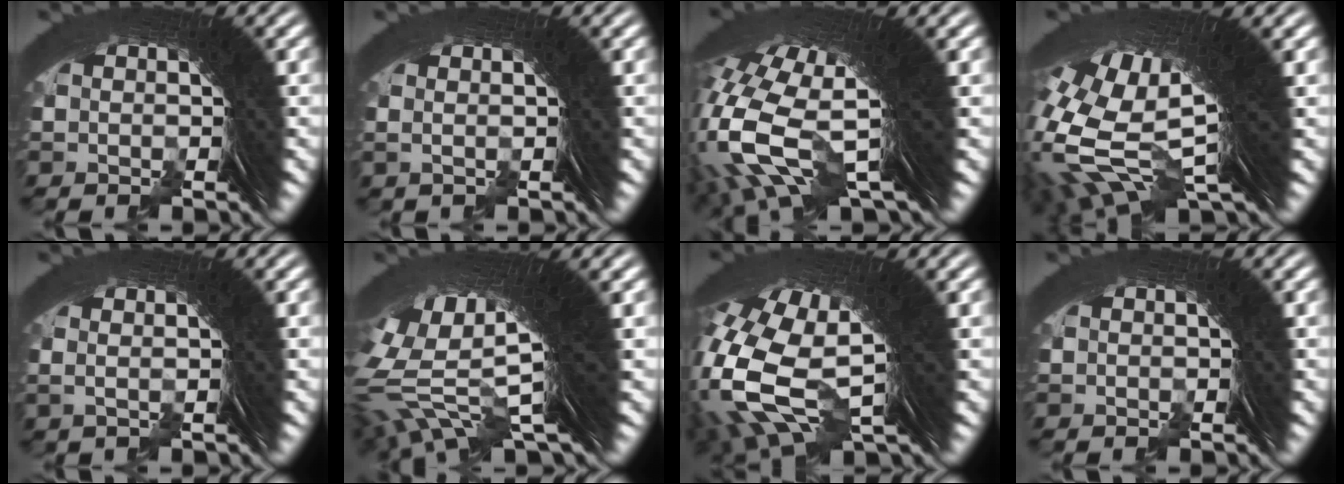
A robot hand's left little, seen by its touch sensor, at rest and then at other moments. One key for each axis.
{"total": 1.7, "fx": 0.5, "fy": -0.7, "fz": 1.5, "tx": -0.013, "ty": 0.011, "tz": 0.004}
{"total": 15.0, "fx": 1.6, "fy": 8.0, "fz": 12.5, "tx": -0.265, "ty": -0.027, "tz": 0.040}
{"total": 19.0, "fx": 4.1, "fy": 10.5, "fz": 15.3, "tx": -0.286, "ty": -0.020, "tz": 0.073}
{"total": 2.2, "fx": 0.6, "fy": -0.4, "fz": 2.0, "tx": -0.024, "ty": 0.011, "tz": 0.006}
{"total": 16.5, "fx": 5.5, "fy": 7.3, "fz": 13.8, "tx": -0.260, "ty": -0.009, "tz": 0.087}
{"total": 15.8, "fx": 1.7, "fy": 9.9, "fz": 12.3, "tx": -0.244, "ty": -0.023, "tz": 0.034}
{"total": 0.0}